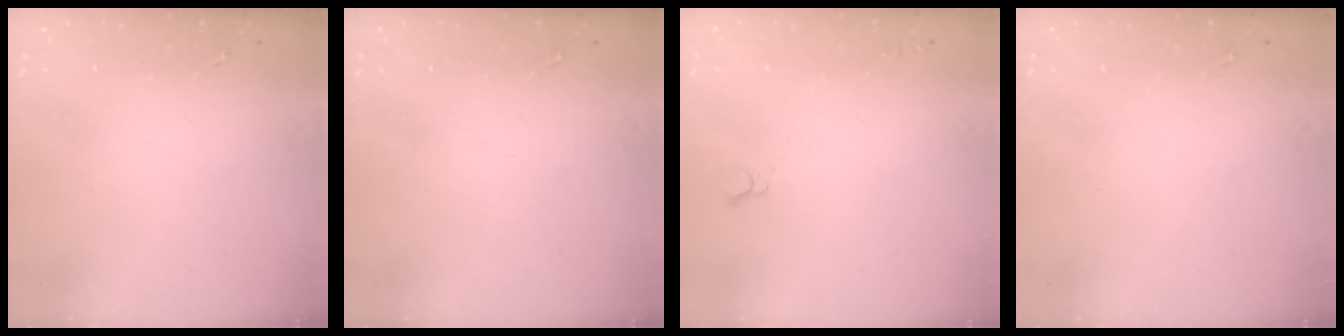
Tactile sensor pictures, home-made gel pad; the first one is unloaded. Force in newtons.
{"total": 0.0}
{"total": 2.8, "press": 2.7, "slide": 0.3}
{"total": 0.0}